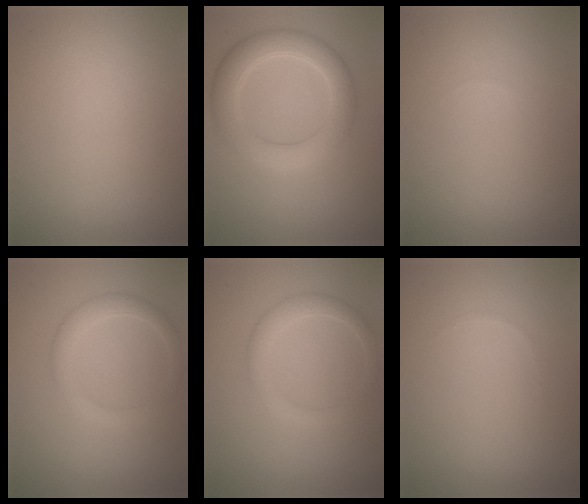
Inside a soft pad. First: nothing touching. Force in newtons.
{"total": 4.9, "press": 4.9, "slide": 0.2}
{"total": 0.0}
{"total": 2.2, "press": 2.1, "slide": 0.1}
{"total": 2.2, "press": 2.1, "slide": 0.1}
{"total": 0.0}